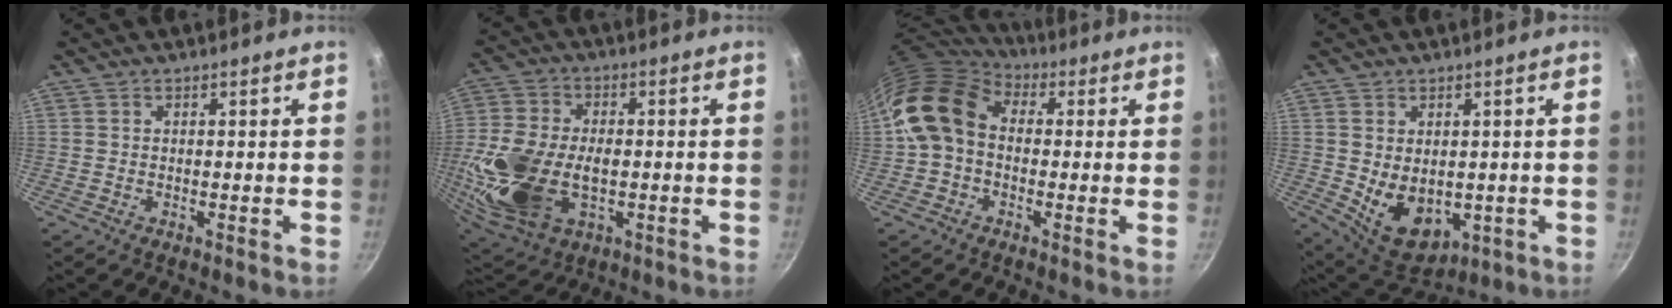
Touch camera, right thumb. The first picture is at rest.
{"total": 20.4, "force": [-2.8, 12.9, 15.6], "torque": [-0.328, 0.003, -0.043]}
{"total": 13.0, "force": [0.5, 10.0, 8.3], "torque": [-0.131, 0.029, -0.010]}
{"total": 10.7, "force": [-0.8, 7.6, 7.5], "torque": [-0.096, -0.014, 0.018]}